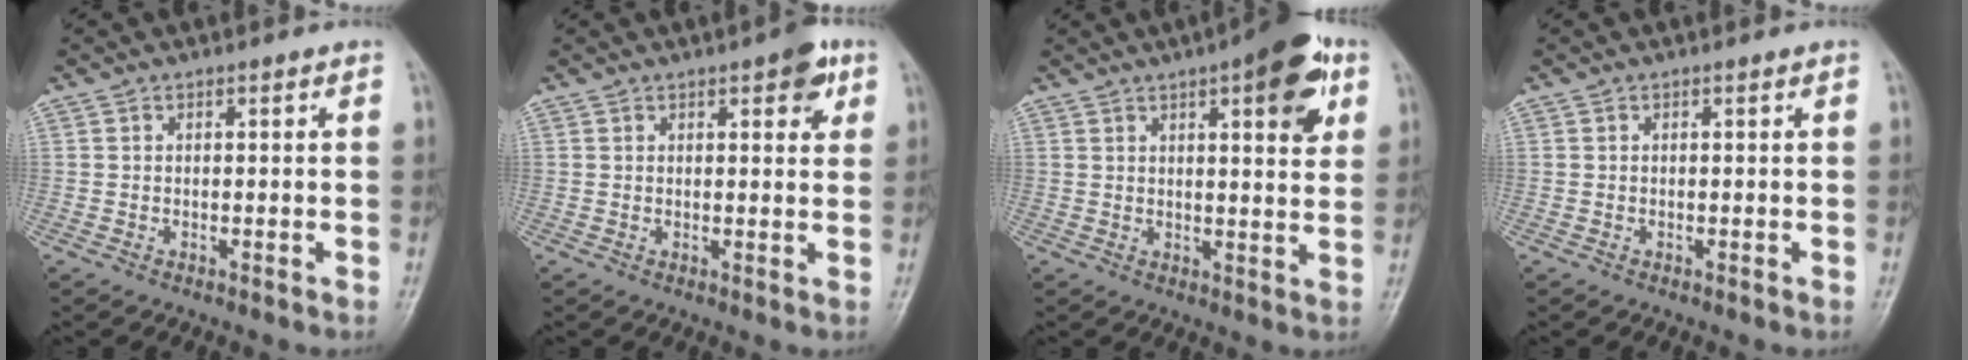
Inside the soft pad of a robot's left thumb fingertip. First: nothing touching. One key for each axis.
{"total": 5.0, "fx": 2.5, "fy": 2.0, "fz": 3.9, "tx": -0.034, "ty": -0.006, "tz": 0.024}
{"total": 12.2, "fx": 5.6, "fy": 3.9, "fz": 10.1, "tx": -0.106, "ty": -0.013, "tz": 0.066}
{"total": 0.0}